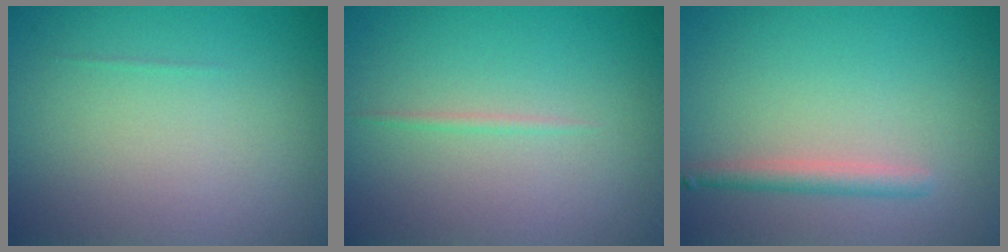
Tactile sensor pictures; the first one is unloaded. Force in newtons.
{"total": 0.6, "press": 0.6, "slide": 0.1}
{"total": 1.8, "press": 1.8, "slide": 0.1}